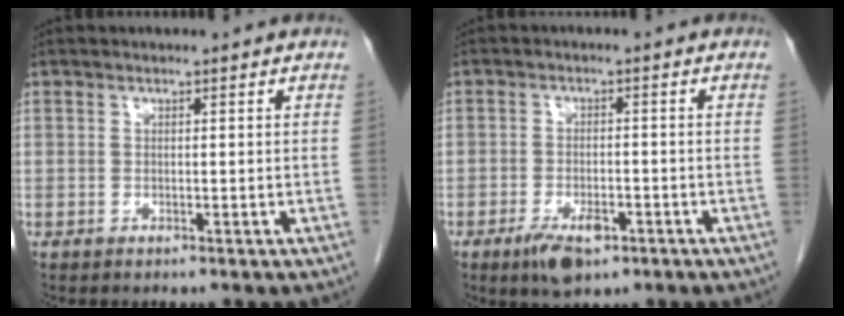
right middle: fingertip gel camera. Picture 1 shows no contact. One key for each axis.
{"total": 5.3, "fx": -3.0, "fy": 2.2, "fz": 3.7, "tx": -0.067, "ty": -0.004, "tz": -0.044}